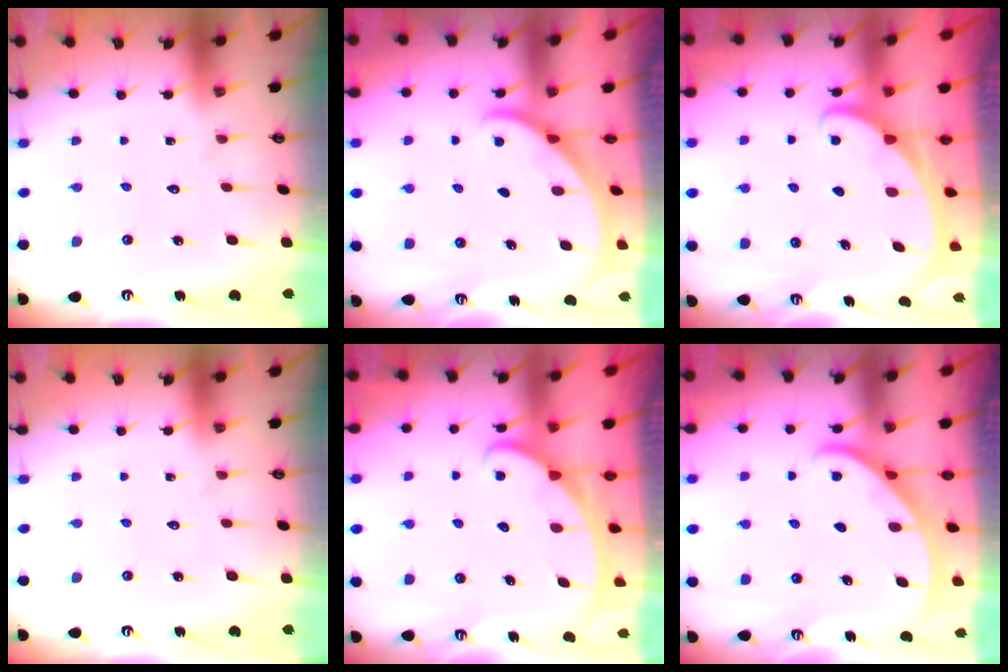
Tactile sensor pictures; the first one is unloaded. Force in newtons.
{"total": 1.6, "press": 1.6, "slide": 0.0}
{"total": 1.9, "press": 1.9, "slide": 0.1}
{"total": 0.0}
{"total": 2.6, "press": 2.6, "slide": 0.3}
{"total": 2.8, "press": 2.8, "slide": 0.1}